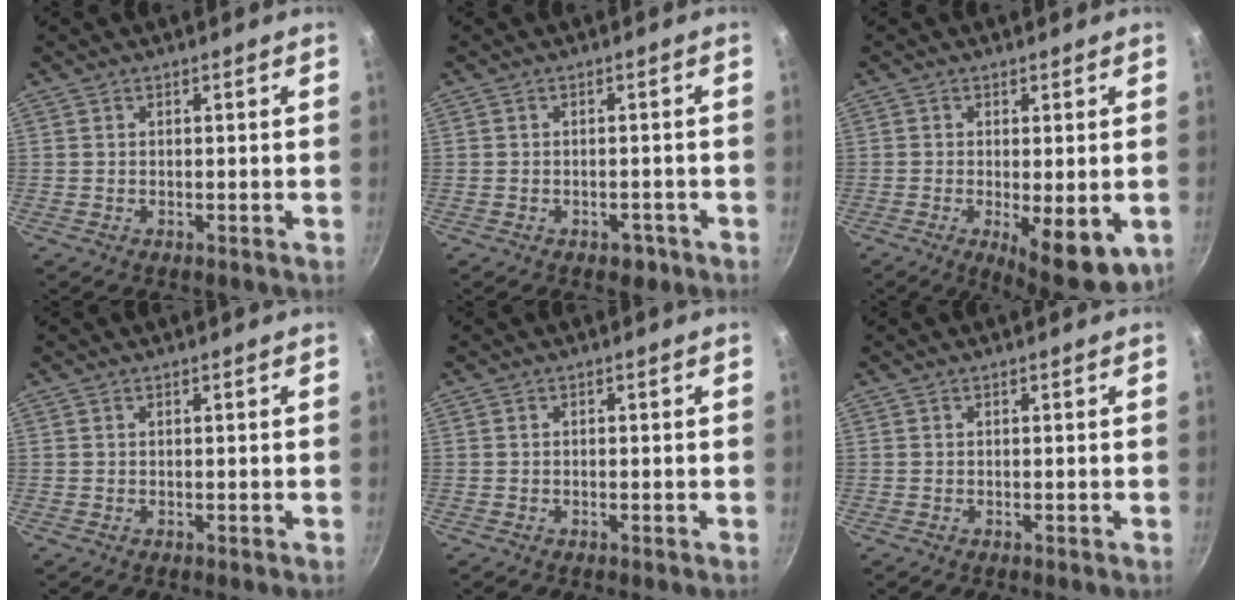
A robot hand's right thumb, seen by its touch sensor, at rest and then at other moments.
{"total": 2.1, "force": [-1.4, 1.4, 0.9], "torque": [0.001, 0.008, -0.014]}
{"total": 10.8, "force": [-3.3, 3.8, 9.6], "torque": [-0.129, -0.021, -0.039]}
{"total": 0.0}
{"total": 0.0}
{"total": 0.0}